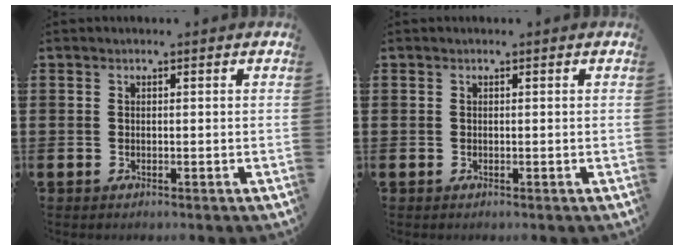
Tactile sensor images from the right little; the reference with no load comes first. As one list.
[{"total": 0.0}]